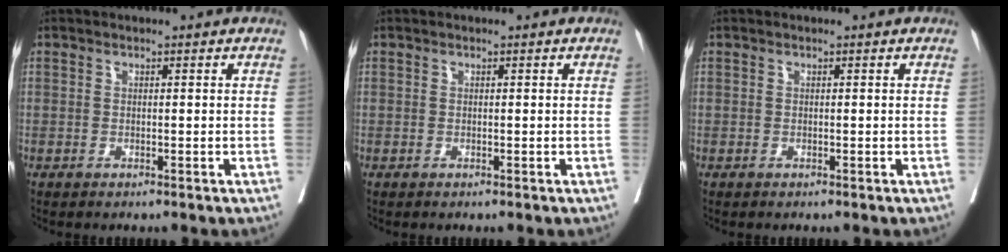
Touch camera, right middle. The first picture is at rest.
{"total": 0.0}
{"total": 0.0}